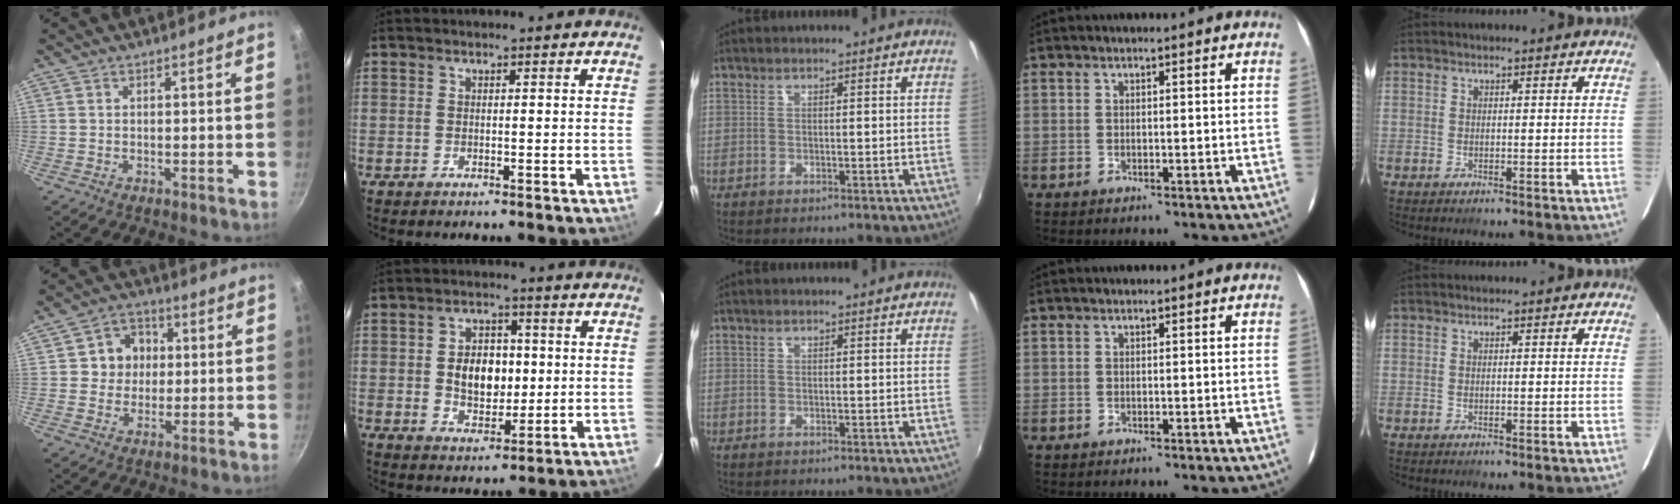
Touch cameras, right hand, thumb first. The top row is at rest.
{"thumb": {"total": 7.6, "force": [1.0, 6.9, 2.9], "torque": [-0.002, 0.006, 0.005]}, "index": {"total": 8.8, "force": [0.3, 6.0, 6.5], "torque": [-0.119, 0.012, 0.014]}}